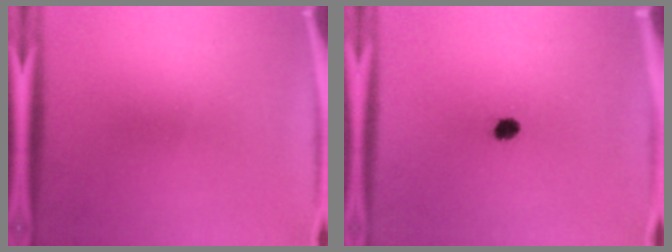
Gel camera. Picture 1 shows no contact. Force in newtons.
{"total": 2.4}